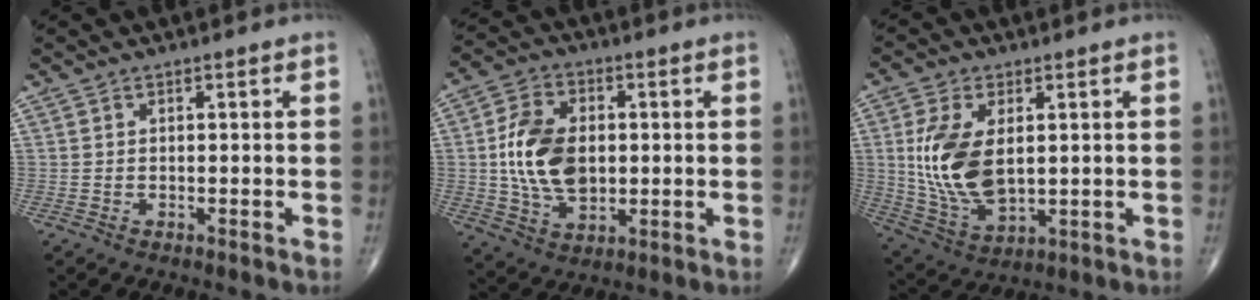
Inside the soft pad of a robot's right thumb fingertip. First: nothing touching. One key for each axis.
{"total": 13.6, "fx": 0.5, "fy": 8.8, "fz": 10.4, "tx": -0.176, "ty": 0.002, "tz": 0.012}
{"total": 14.0, "fx": 1.7, "fy": 7.8, "fz": 11.5, "tx": -0.226, "ty": -0.014, "tz": 0.044}